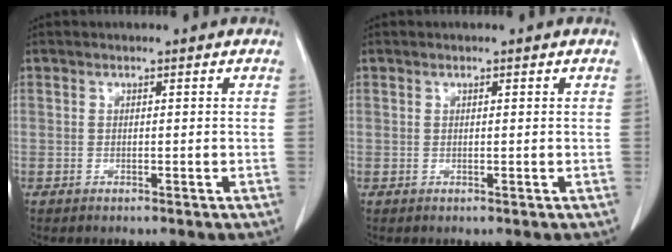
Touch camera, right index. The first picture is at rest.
{"total": 0.7, "force": [0.2, 0.3, 0.6], "torque": [-0.015, 0.002, 0.004]}